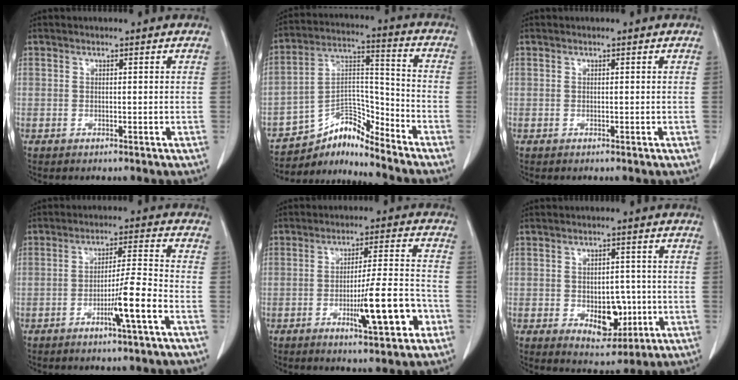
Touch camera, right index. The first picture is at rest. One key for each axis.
{"total": 8.1, "fx": -8.0, "fy": 0.7, "fz": 0.7, "tx": -0.018, "ty": 0.054, "tz": -0.144}
{"total": 0.0}
{"total": 7.3, "fx": -3.2, "fy": -0.7, "fz": 6.5, "tx": -0.113, "ty": 0.000, "tz": -0.056}
{"total": 10.8, "fx": -4.0, "fy": 1.1, "fz": 9.9, "tx": -0.156, "ty": 0.000, "tz": -0.060}
{"total": 7.2, "fx": -1.7, "fy": 4.3, "fz": 5.6, "tx": -0.072, "ty": 0.001, "tz": -0.013}